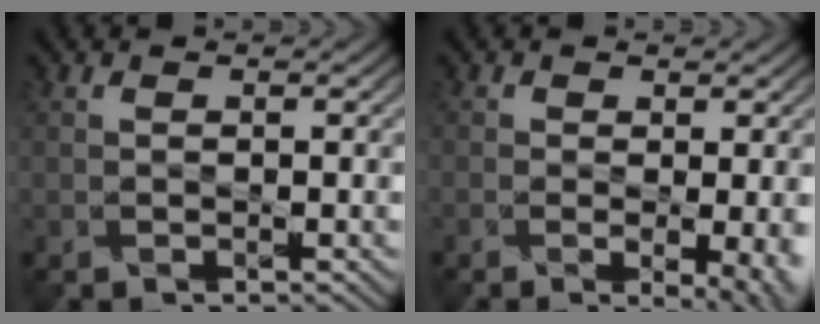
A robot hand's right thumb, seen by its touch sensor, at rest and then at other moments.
{"total": 6.4, "force": [-1.4, 2.7, 5.7], "torque": [-0.064, -0.008, -0.007]}